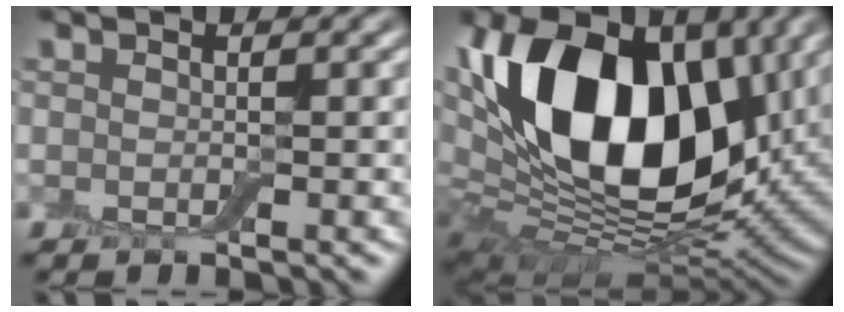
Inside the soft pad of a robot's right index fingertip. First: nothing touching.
{"total": 19.2, "force": [5.9, 11.7, 14.0], "torque": [-0.268, 0.019, 0.095]}